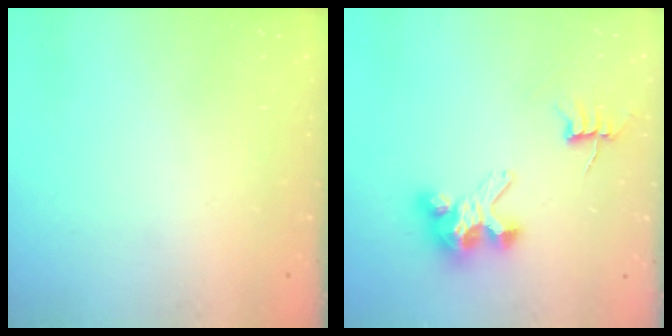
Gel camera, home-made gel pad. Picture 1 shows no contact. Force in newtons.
{"total": 6.9, "press": 6.9, "slide": 0.5}